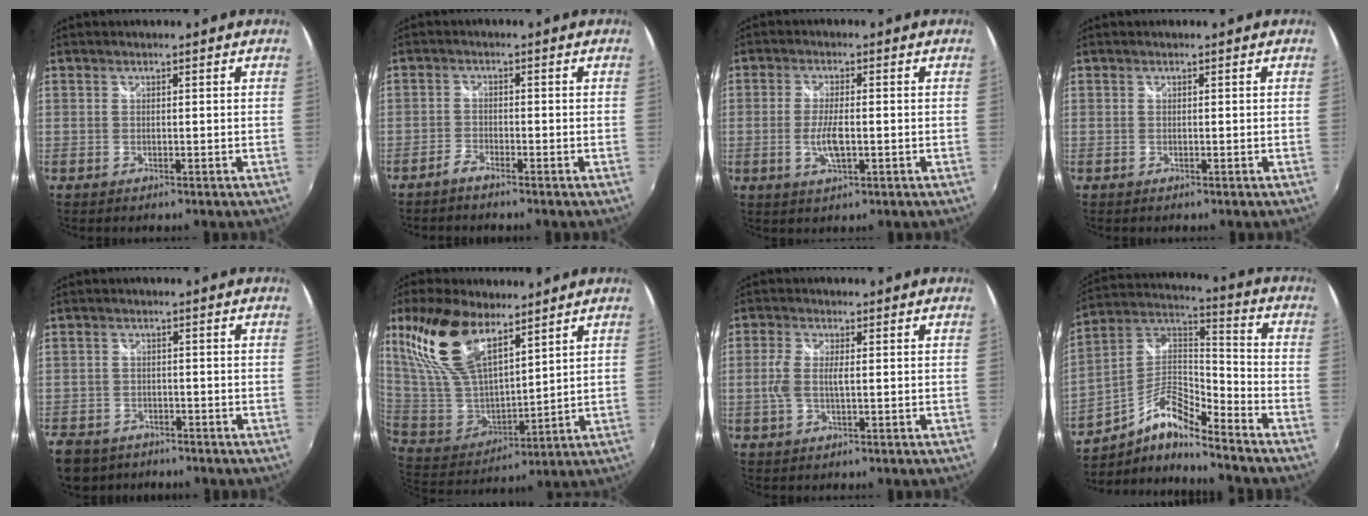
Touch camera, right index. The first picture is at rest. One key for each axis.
{"total": 2.0, "fx": -1.9, "fy": 0.4, "fz": 0.6, "tx": -0.023, "ty": 0.000, "tz": -0.042}
{"total": 5.3, "fx": -1.1, "fy": 1.6, "fz": 4.9, "tx": -0.099, "ty": -0.007, "tz": -0.021}
{"total": 0.0}
{"total": 7.4, "fx": -5.4, "fy": 4.7, "fz": 2.0, "tx": -0.066, "ty": 0.002, "tz": -0.096}
{"total": 18.8, "fx": 11.1, "fy": 8.9, "fz": 12.3, "tx": -0.261, "ty": 0.029, "tz": 0.237}
{"total": 4.6, "fx": -0.2, "fy": 1.7, "fz": 4.3, "tx": -0.089, "ty": 0.000, "tz": -0.004}
{"total": 12.8, "fx": -8.5, "fy": 3.4, "fz": 8.9, "tx": -0.182, "ty": 0.008, "tz": -0.168}